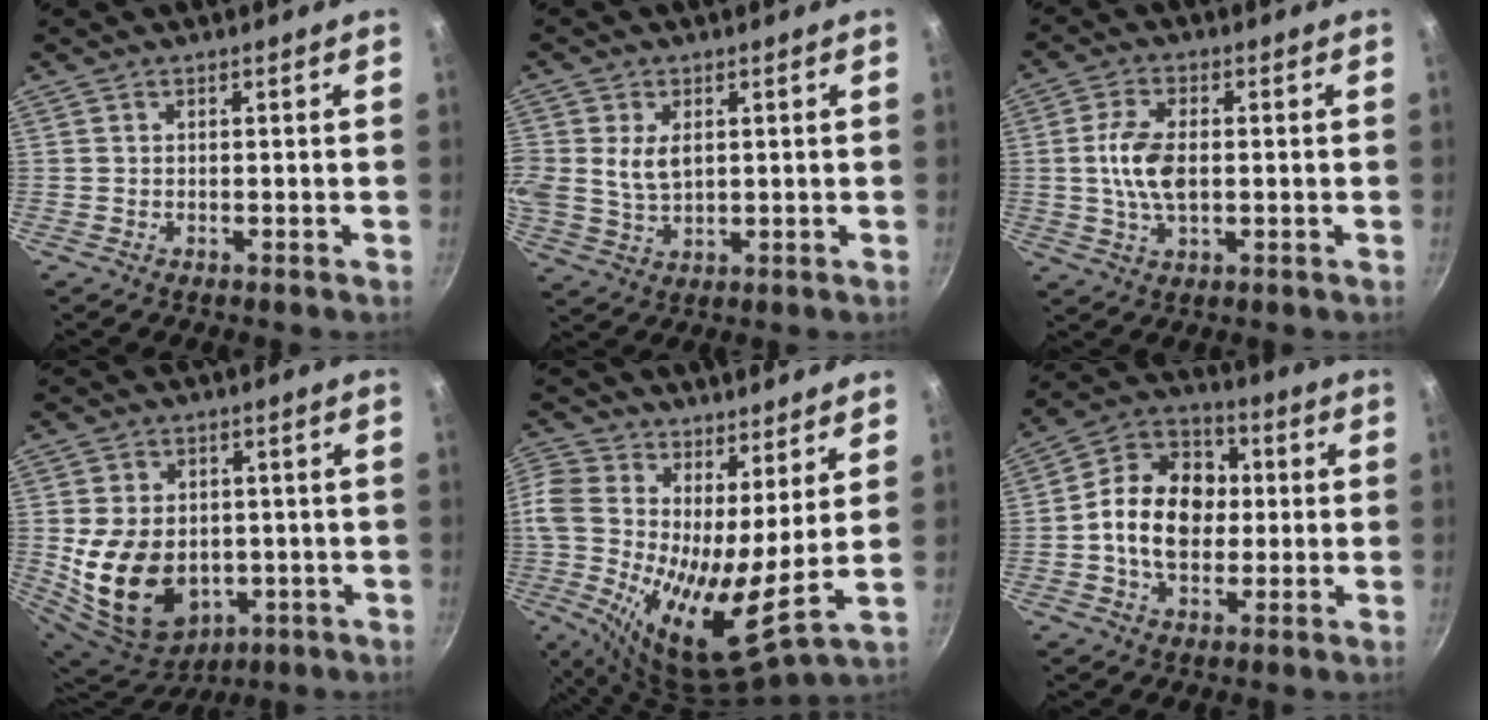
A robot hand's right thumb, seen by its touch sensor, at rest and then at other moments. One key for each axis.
{"total": 7.9, "fx": 1.6, "fy": 5.4, "fz": 5.5, "tx": -0.108, "ty": -0.003, "tz": 0.033}
{"total": 8.4, "fx": 0.1, "fy": 4.5, "fz": 7.1, "tx": -0.138, "ty": 0.007, "tz": -0.003}
{"total": 17.0, "fx": -1.8, "fy": 12.7, "fz": 11.2, "tx": -0.195, "ty": -0.005, "tz": -0.007}
{"total": 15.6, "fx": 3.7, "fy": 6.7, "fz": 13.6, "tx": -0.254, "ty": -0.039, "tz": 0.046}
{"total": 15.1, "fx": -0.2, "fy": 11.4, "fz": 10.0, "tx": -0.134, "ty": 0.028, "tz": -0.022}